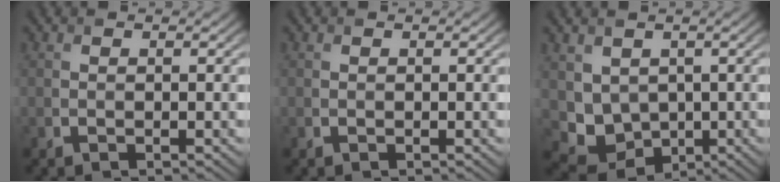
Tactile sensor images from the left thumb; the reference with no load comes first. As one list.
[{"total": 0.0}, {"total": 5.4, "force": [1.0, 4.6, 2.6], "torque": [-0.074, -0.020, 0.025]}]